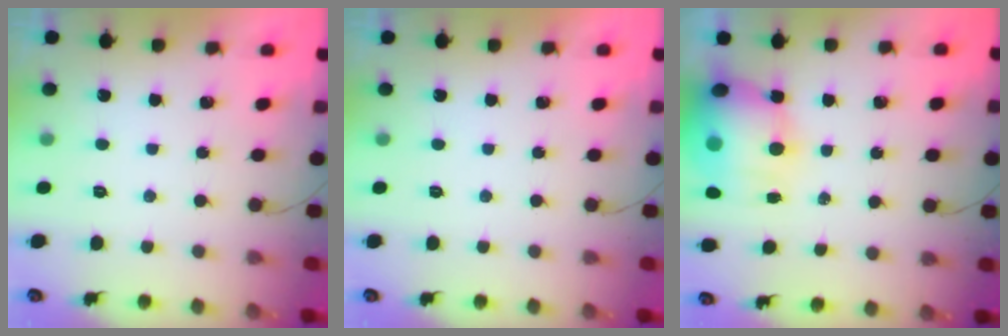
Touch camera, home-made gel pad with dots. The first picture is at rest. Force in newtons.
{"total": 0.0}
{"total": 15.2, "press": 14.8, "slide": 3.7}